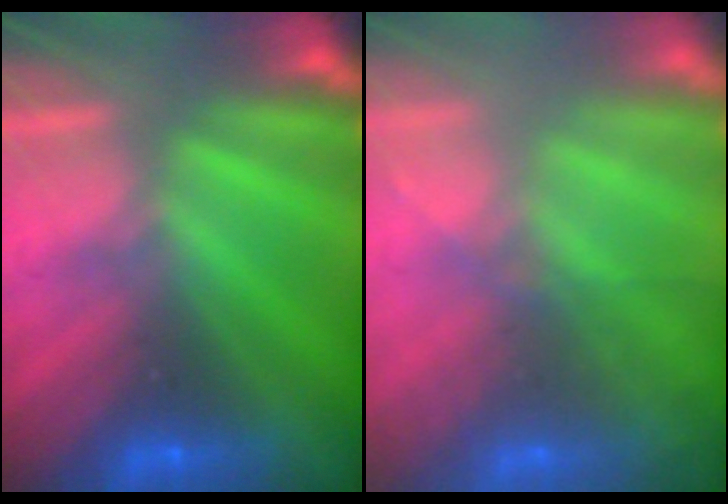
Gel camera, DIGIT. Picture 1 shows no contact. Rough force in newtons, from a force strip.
{"total": 9.6}